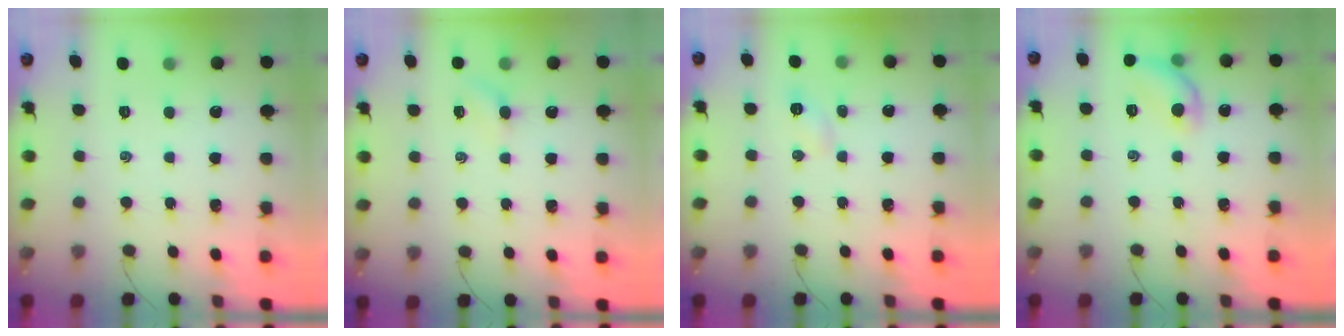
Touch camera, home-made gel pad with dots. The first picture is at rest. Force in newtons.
{"total": 2.3, "press": 2.2, "slide": 0.8}
{"total": 2.9, "press": 2.8, "slide": 0.8}
{"total": 9.6, "press": 9.6, "slide": 0.4}